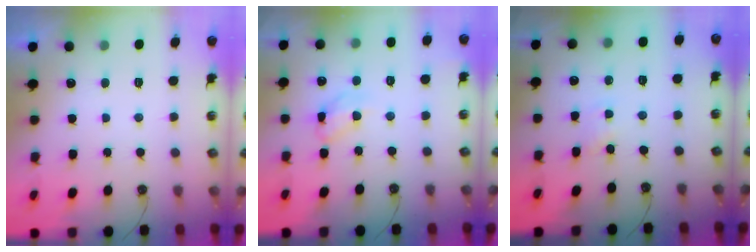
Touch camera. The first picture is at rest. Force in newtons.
{"total": 10.9, "press": 10.9, "slide": 0.9}
{"total": 1.3, "press": 1.3, "slide": 0.2}